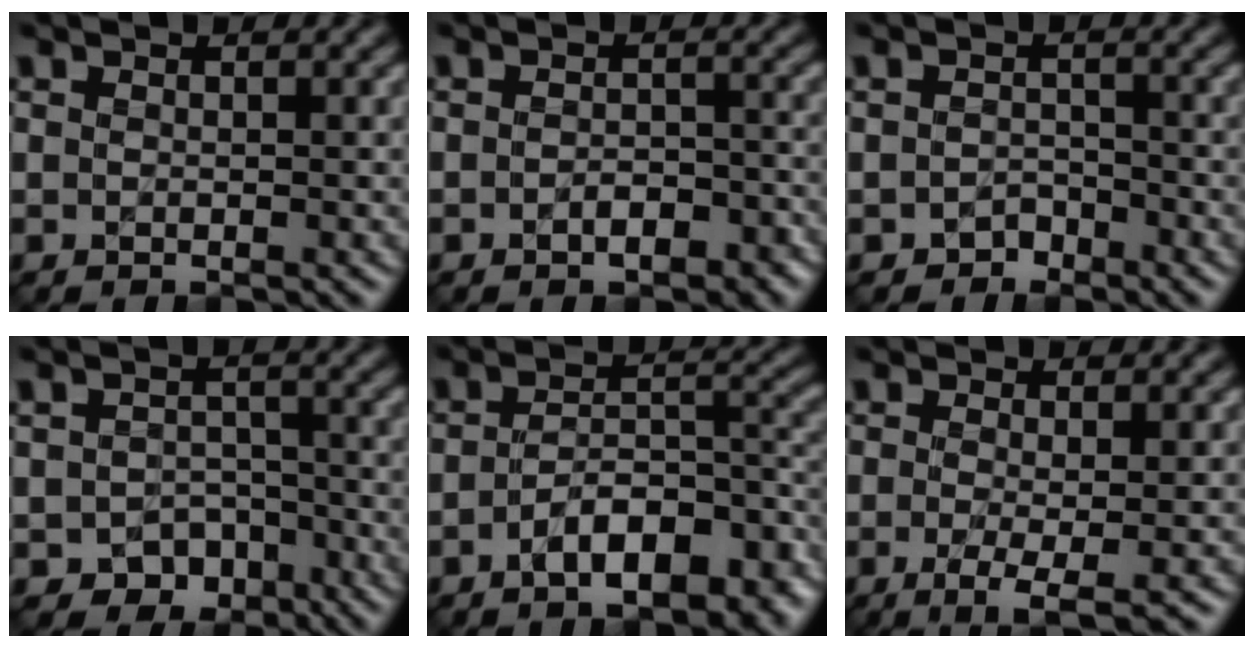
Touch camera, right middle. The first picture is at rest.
{"total": 2.6, "force": [-1.0, 1.5, 1.8], "torque": [-0.033, 0.006, -0.014]}
{"total": 1.3, "force": [-0.8, 1.0, 0.3], "torque": [-0.003, 0.009, -0.020]}
{"total": 4.2, "force": [-2.5, 3.1, 1.4], "torque": [-0.010, -0.004, -0.032]}
{"total": 8.0, "force": [-3.7, 3.5, 6.2], "torque": [-0.094, 0.004, -0.063]}
{"total": 2.9, "force": [-0.4, 0.5, 2.8], "torque": [-0.054, -0.007, -0.010]}